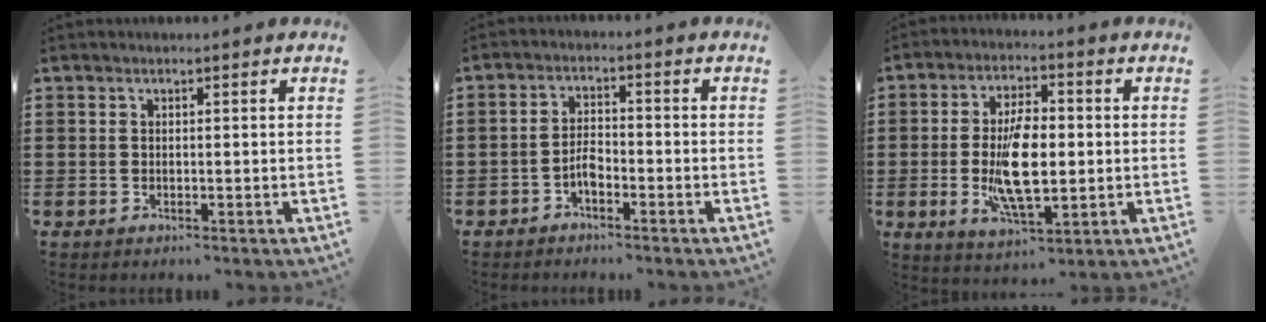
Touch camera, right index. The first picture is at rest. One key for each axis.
{"total": 3.2, "fx": -1.7, "fy": 1.5, "fz": 2.2, "tx": -0.049, "ty": 0.005, "tz": -0.036}
{"total": 10.7, "fx": -0.9, "fy": 4.6, "fz": 9.7, "tx": -0.193, "ty": -0.007, "tz": -0.018}